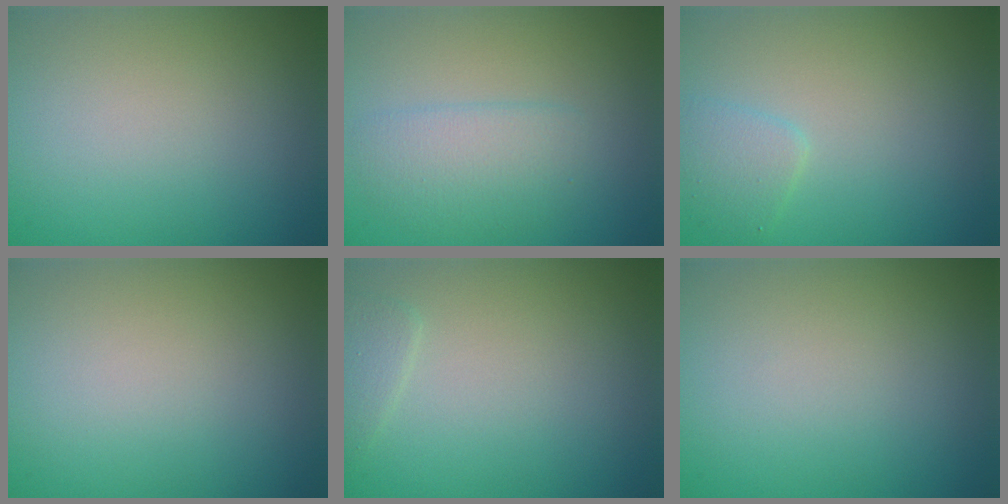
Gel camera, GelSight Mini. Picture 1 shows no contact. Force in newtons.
{"total": 2.9, "press": 2.9, "slide": 0.0}
{"total": 1.6, "press": 1.6, "slide": 0.1}
{"total": 0.0}
{"total": 1.1, "press": 1.1, "slide": 0.1}
{"total": 0.0}